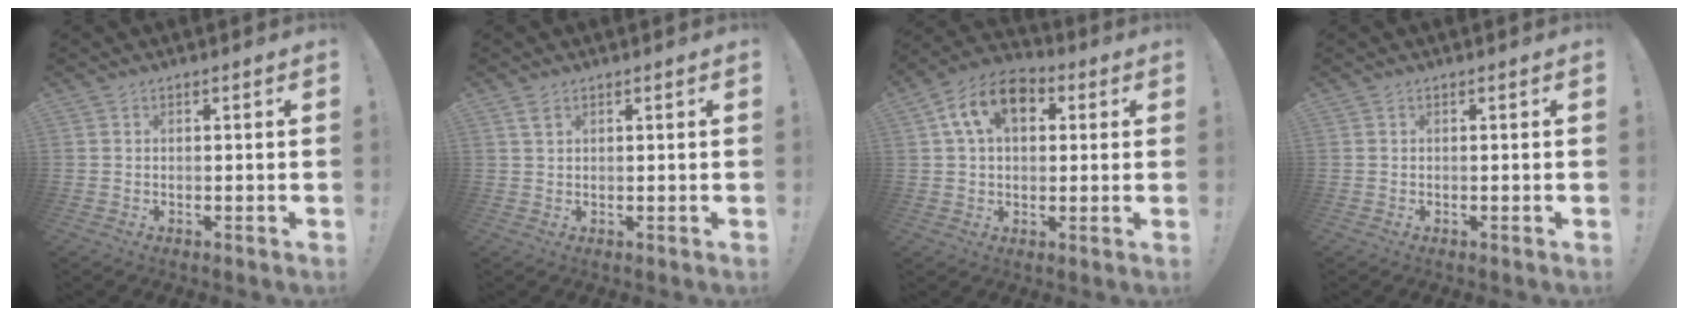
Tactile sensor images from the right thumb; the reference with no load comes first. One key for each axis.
{"total": 2.0, "fx": 1.2, "fy": 0.9, "fz": 1.4, "tx": -0.026, "ty": -0.001, "tz": 0.021}
{"total": 12.8, "fx": 4.4, "fy": 8.4, "fz": 8.5, "tx": -0.144, "ty": 0.009, "tz": 0.085}
{"total": 0.0}